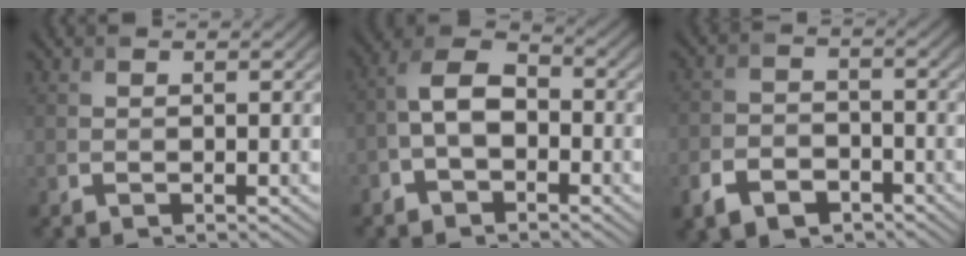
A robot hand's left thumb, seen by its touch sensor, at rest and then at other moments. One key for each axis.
{"total": 5.8, "fx": -1.9, "fy": 3.4, "fz": 4.3, "tx": -0.086, "ty": 0.014, "tz": -0.046}
{"total": 5.7, "fx": -3.6, "fy": 3.5, "fz": 2.6, "tx": -0.058, "ty": -0.006, "tz": -0.074}